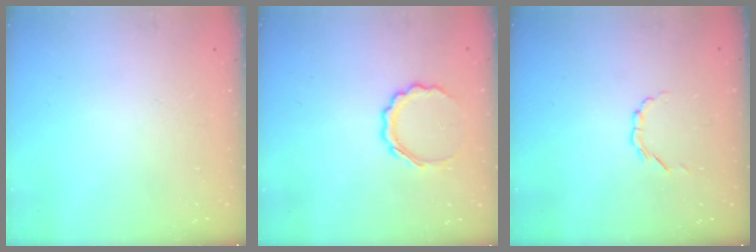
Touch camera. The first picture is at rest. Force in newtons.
{"total": 7.6, "press": 7.4, "slide": 1.6}
{"total": 2.1, "press": 1.9, "slide": 0.7}